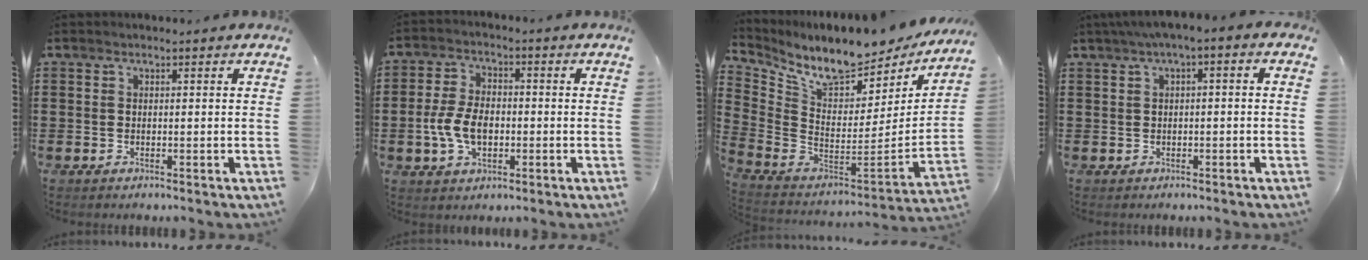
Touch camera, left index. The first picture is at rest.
{"total": 6.9, "force": [-1.4, 4.0, 5.4], "torque": [-0.122, 0.002, -0.030]}
{"total": 9.1, "force": [7.5, 2.5, 4.5], "torque": [-0.119, -0.068, 0.129]}
{"total": 2.0, "force": [-1.0, 0.4, 1.6], "torque": [-0.028, 0.002, -0.022]}